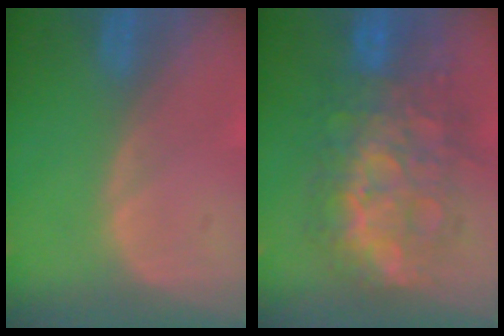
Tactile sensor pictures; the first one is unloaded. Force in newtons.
{"total": 12.1, "press": 12.0, "slide": 1.2}